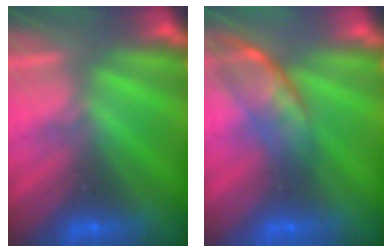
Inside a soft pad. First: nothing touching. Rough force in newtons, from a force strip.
{"total": 2.6}